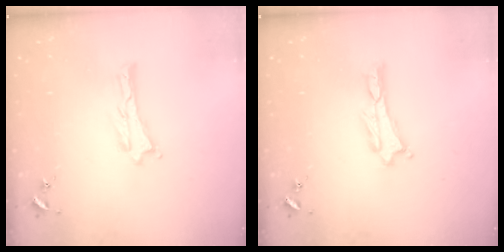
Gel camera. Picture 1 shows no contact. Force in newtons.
{"total": 0.0}